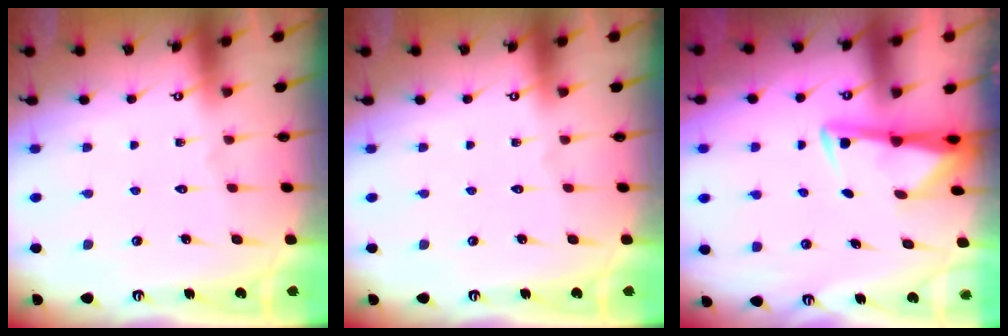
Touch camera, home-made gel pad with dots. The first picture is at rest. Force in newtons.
{"total": 0.0}
{"total": 3.0, "press": 3.0, "slide": 0.6}